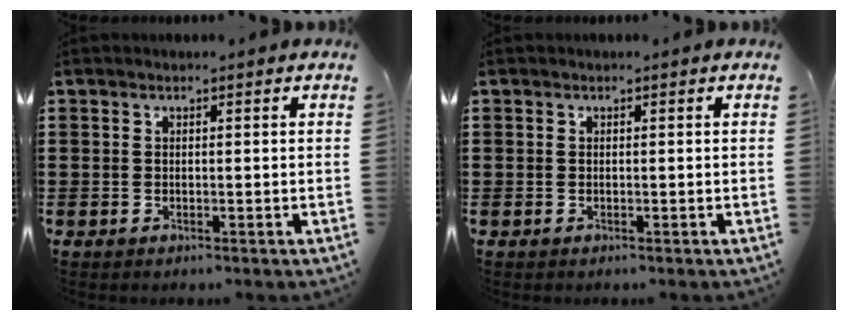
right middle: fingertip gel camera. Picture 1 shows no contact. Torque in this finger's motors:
{"motor_torque": [0.36, 0.17, -0.01, -0.01]}